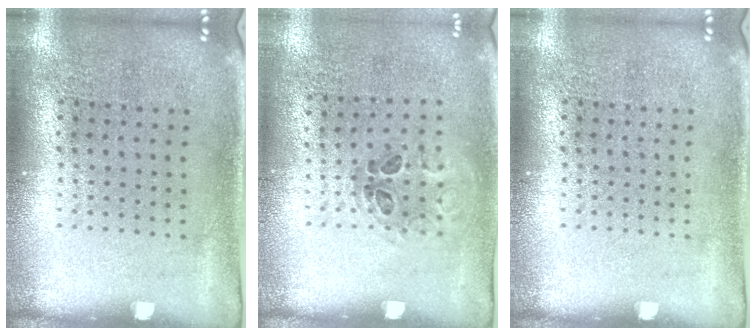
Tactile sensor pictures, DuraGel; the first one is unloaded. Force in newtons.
{"total": 0.9, "press": 0.6, "slide": 0.7}
{"total": 0.0}